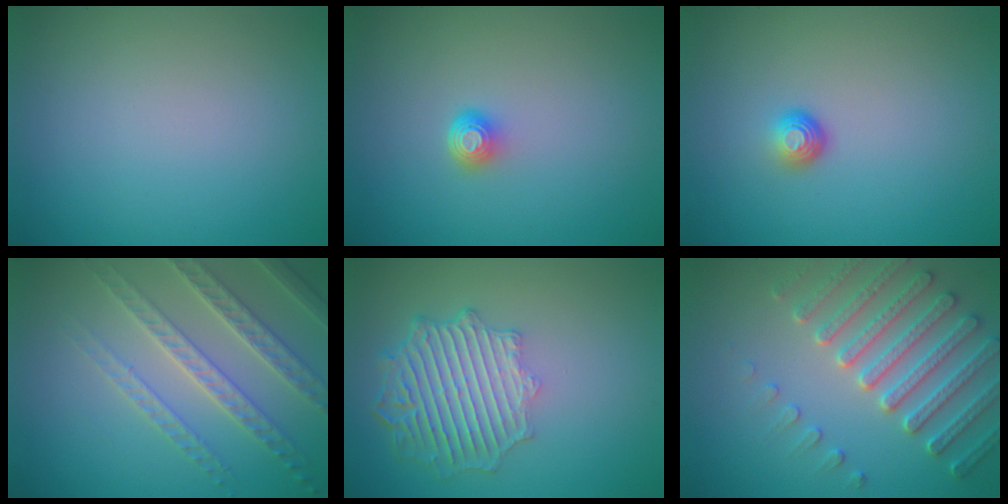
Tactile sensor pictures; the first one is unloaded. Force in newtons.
{"total": 1.6, "press": 1.2, "slide": 1.0}
{"total": 1.6, "press": 1.0, "slide": 1.3}
{"total": 4.1, "press": 4.0, "slide": 0.8}
{"total": 6.4, "press": 4.9, "slide": 4.1}
{"total": 5.1, "press": 4.9, "slide": 1.3}